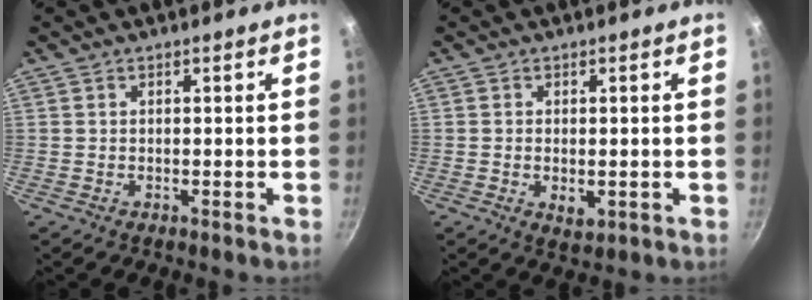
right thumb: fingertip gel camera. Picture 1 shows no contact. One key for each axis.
{"total": 3.2, "fx": -0.5, "fy": 1.9, "fz": 2.5, "tx": -0.040, "ty": -0.009, "tz": -0.005}